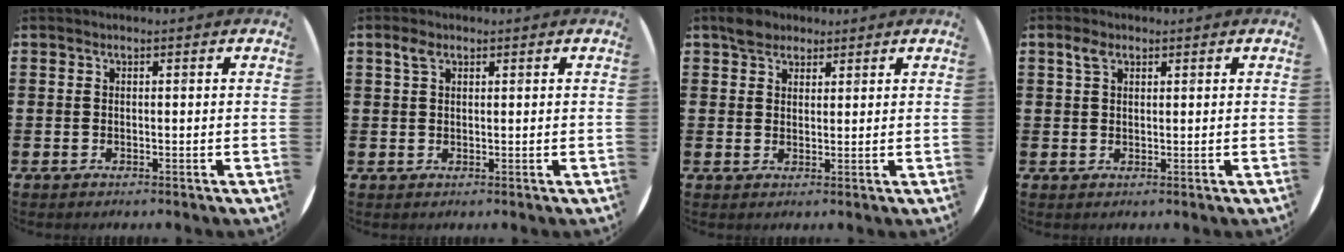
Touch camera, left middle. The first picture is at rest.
{"total": 1.9, "force": [1.2, 1.1, 1.0], "torque": [-0.015, 0.003, 0.020]}
{"total": 3.0, "force": [2.5, 1.5, 0.6], "torque": [-0.001, 0.003, 0.045]}
{"total": 2.2, "force": [1.4, 1.3, 1.1], "torque": [-0.017, 0.003, 0.024]}